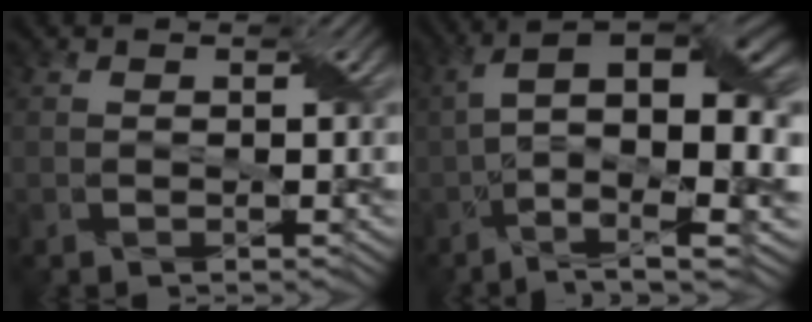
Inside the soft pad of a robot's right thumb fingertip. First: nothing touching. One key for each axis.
{"total": 14.0, "fx": -0.7, "fy": 5.3, "fz": 13.0, "tx": -0.247, "ty": -0.003, "tz": -0.004}